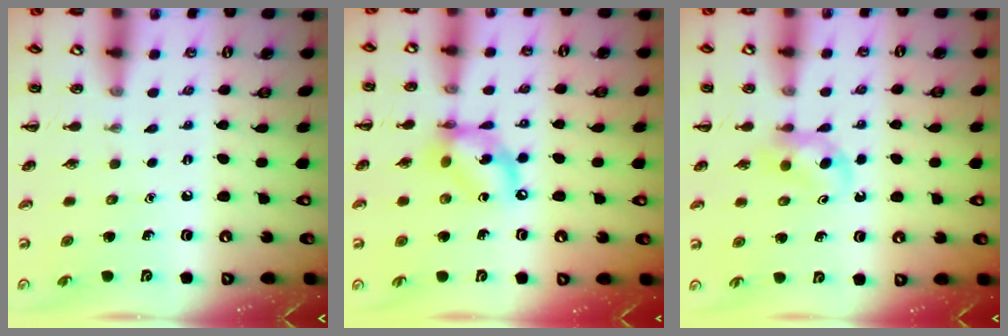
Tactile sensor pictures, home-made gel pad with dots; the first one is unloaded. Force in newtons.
{"total": 11.4, "press": 11.0, "slide": 2.8}
{"total": 4.7, "press": 4.5, "slide": 1.3}